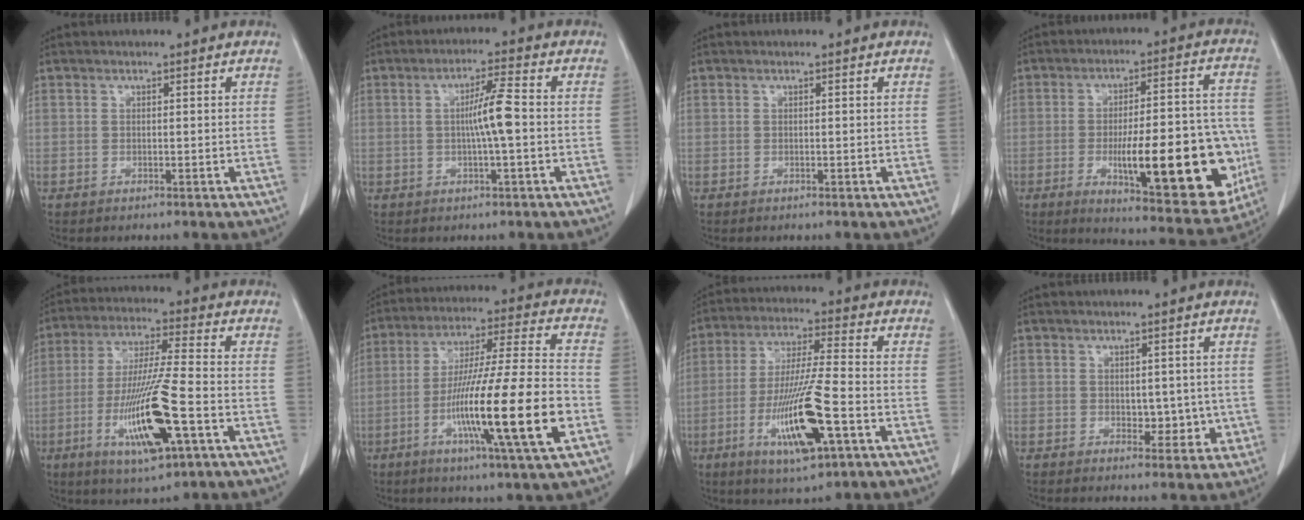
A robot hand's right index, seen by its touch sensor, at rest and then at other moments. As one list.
[{"total": 5.4, "force": [-0.2, -0.2, 5.4], "torque": [-0.093, 0.006, -0.002]}, {"total": 0.0}, {"total": 22.4, "force": [-5.4, 5.6, 21.0], "torque": [-0.235, 0.009, -0.054]}, {"total": 15.0, "force": [-5.1, 1.3, 14.0], "torque": [-0.275, -0.020, -0.084]}, {"total": 19.7, "force": [-6.0, -0.2, 18.7], "torque": [-0.324, -0.018, -0.103]}, {"total": 14.2, "force": [-5.0, 1.4, 13.2], "torque": [-0.255, -0.018, -0.083]}, {"total": 3.8, "force": [0.1, 2.5, 2.9], "torque": [-0.023, 0.000, 0.012]}]